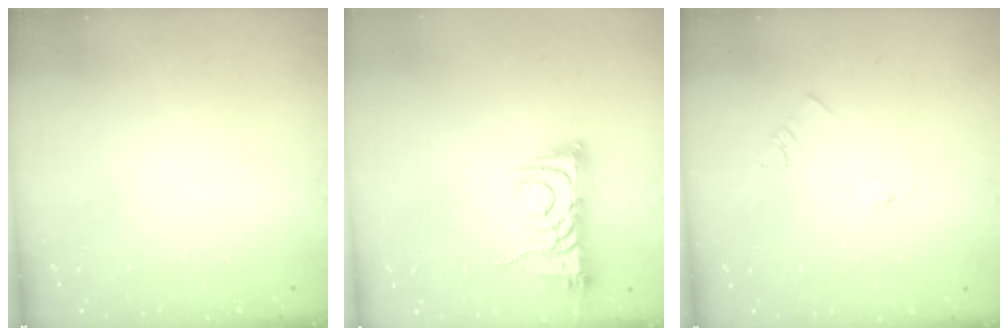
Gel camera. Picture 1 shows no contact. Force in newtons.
{"total": 8.0, "press": 7.9, "slide": 1.3}
{"total": 1.3, "press": 1.2, "slide": 0.1}